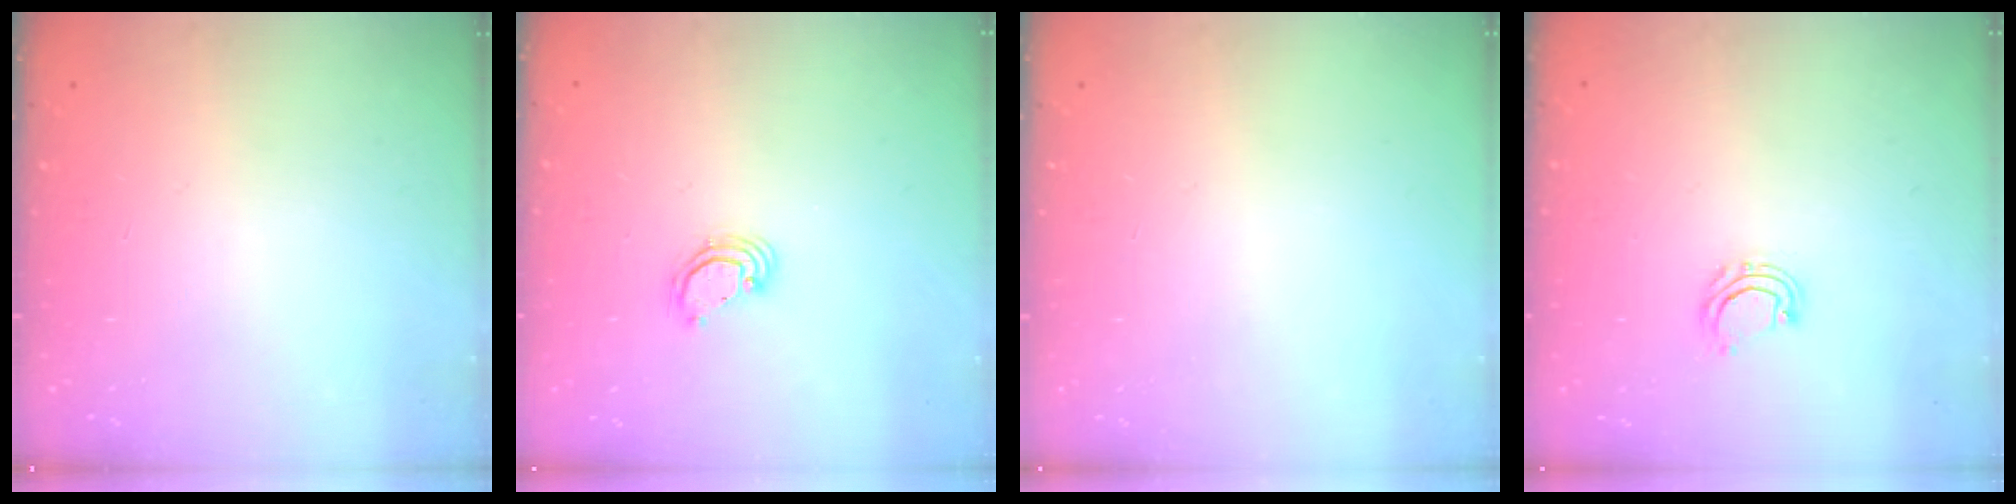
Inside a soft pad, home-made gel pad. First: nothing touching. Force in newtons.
{"total": 3.6, "press": 3.6, "slide": 0.2}
{"total": 0.0}
{"total": 6.3, "press": 6.2, "slide": 1.0}